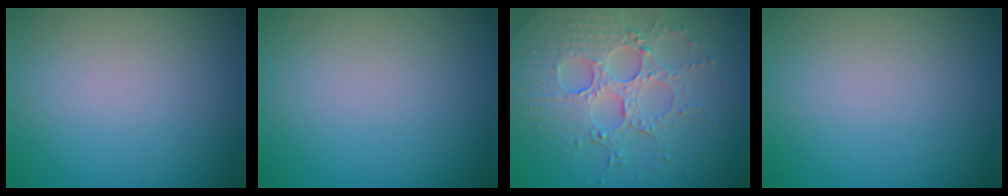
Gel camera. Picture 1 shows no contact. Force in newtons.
{"total": 0.0}
{"total": 5.6, "press": 4.8, "slide": 2.9}
{"total": 0.0}